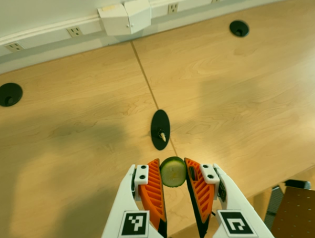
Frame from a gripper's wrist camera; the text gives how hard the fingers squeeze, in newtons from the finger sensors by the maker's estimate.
{"total": 8.3, "left": 8.5, "right": 8.2}